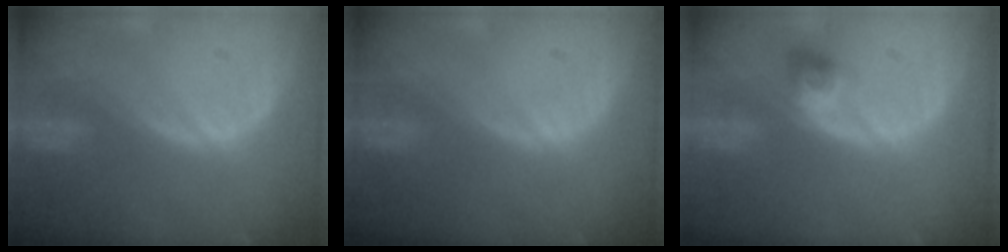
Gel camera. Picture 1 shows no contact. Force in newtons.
{"total": 0.0}
{"total": 3.0, "press": 2.7, "slide": 1.3}